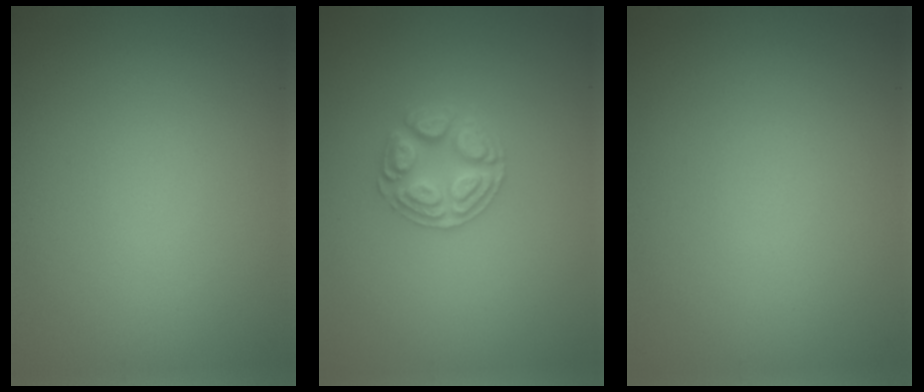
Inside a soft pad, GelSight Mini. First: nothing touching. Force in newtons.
{"total": 2.9, "press": 2.8, "slide": 0.4}
{"total": 0.0}